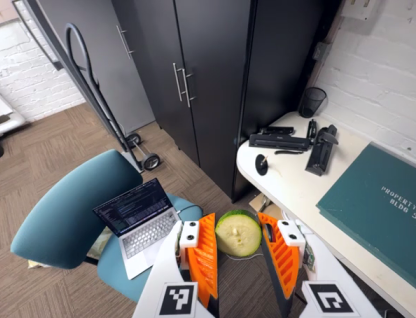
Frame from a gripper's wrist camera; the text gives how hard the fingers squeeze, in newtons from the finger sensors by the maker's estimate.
{"total": 9.3, "left": 9.3, "right": 9.2}